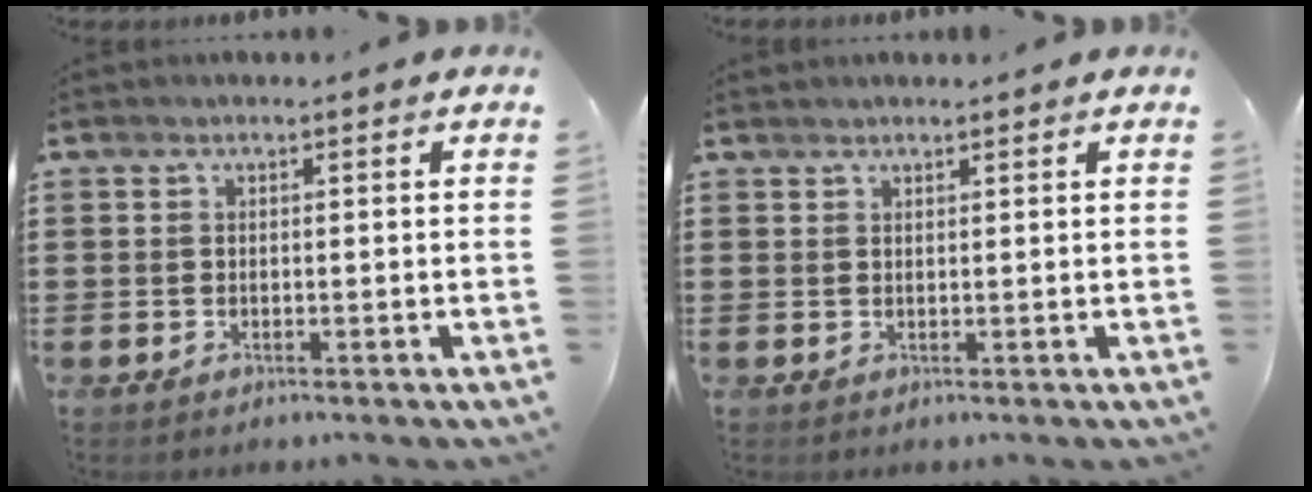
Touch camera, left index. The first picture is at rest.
{"total": 0.9, "force": [0.8, 0.1, 0.0], "torque": [-0.002, -0.001, 0.018]}